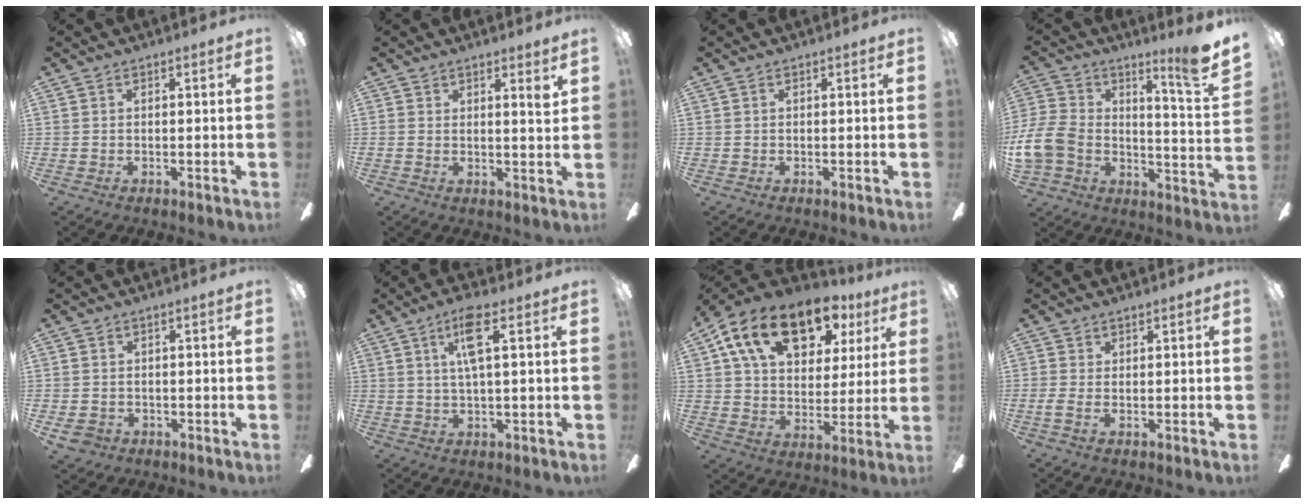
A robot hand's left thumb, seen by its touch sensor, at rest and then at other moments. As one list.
[{"total": 2.7, "force": [1.8, 0.2, 2.0], "torque": [-0.027, -0.009, 0.027]}, {"total": 0.0}, {"total": 14.7, "force": [6.2, 6.4, 11.7], "torque": [-0.194, -0.039, 0.104]}, {"total": 3.1, "force": [-1.2, 2.7, 1.1], "torque": [-0.031, 0.005, -0.025]}, {"total": 8.3, "force": [3.3, 2.0, 7.3], "torque": [-0.134, 0.002, 0.051]}, {"total": 18.9, "force": [11.4, 10.5, 10.8], "torque": [-0.181, -0.051, 0.198]}, {"total": 1.6, "force": [0.2, 0.5, 1.5], "torque": [-0.020, -0.004, 0.003]}]